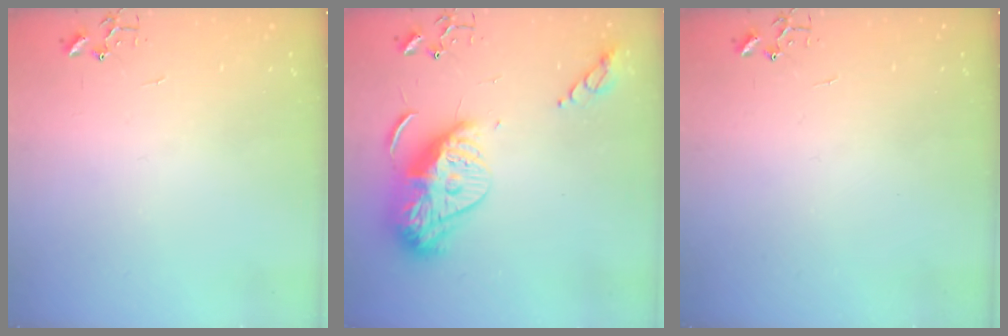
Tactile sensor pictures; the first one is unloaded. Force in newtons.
{"total": 16.7, "press": 16.7, "slide": 0.8}
{"total": 0.0}